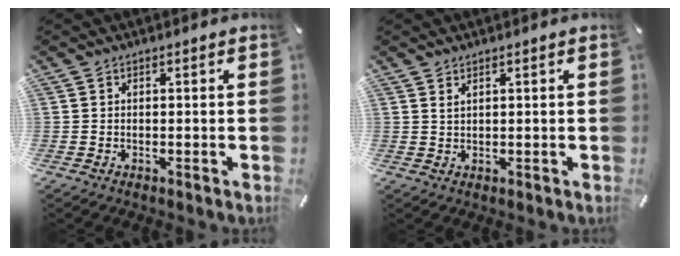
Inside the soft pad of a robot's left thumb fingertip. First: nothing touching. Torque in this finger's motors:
{"motor_torque": [-0.10, 0.10, -0.03, 0.00, -0.07]}